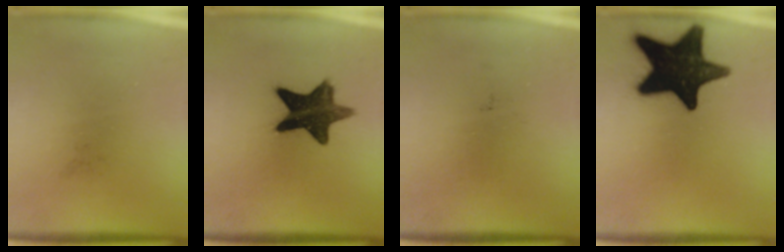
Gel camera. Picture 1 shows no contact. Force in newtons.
{"total": 12.8}
{"total": 0.0}
{"total": 19.4}